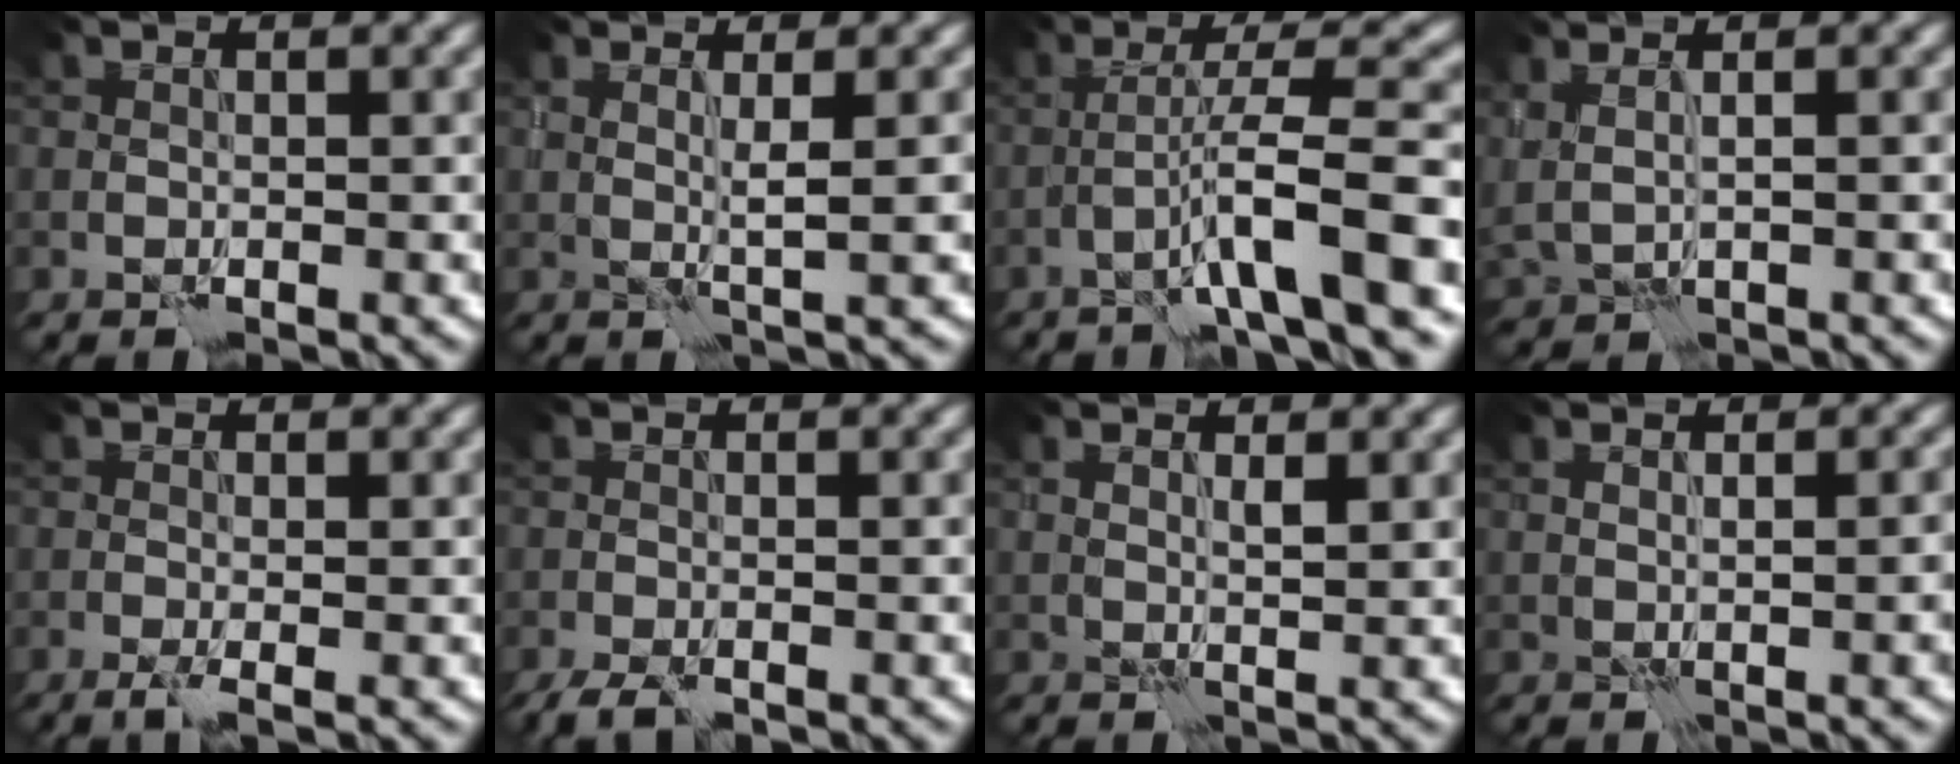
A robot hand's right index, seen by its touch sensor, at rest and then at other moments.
{"total": 1.8, "force": [0.9, 0.0, 1.5], "torque": [-0.024, -0.004, 0.016]}
{"total": 7.2, "force": [-2.8, 0.5, 6.6], "torque": [-0.108, 0.021, -0.046]}
{"total": 3.3, "force": [2.0, 1.3, 2.3], "torque": [-0.052, 0.005, 0.033]}
{"total": 1.3, "force": [-0.6, 0.0, 1.1], "torque": [-0.026, -0.007, -0.016]}
{"total": 2.4, "force": [-2.1, 0.4, 1.2], "torque": [-0.023, -0.012, -0.041]}
{"total": 1.3, "force": [1.1, 0.0, 0.7], "torque": [-0.015, -0.006, 0.022]}
{"total": 2.0, "force": [0.0, 0.5, 1.9], "torque": [-0.027, -0.009, 0.011]}